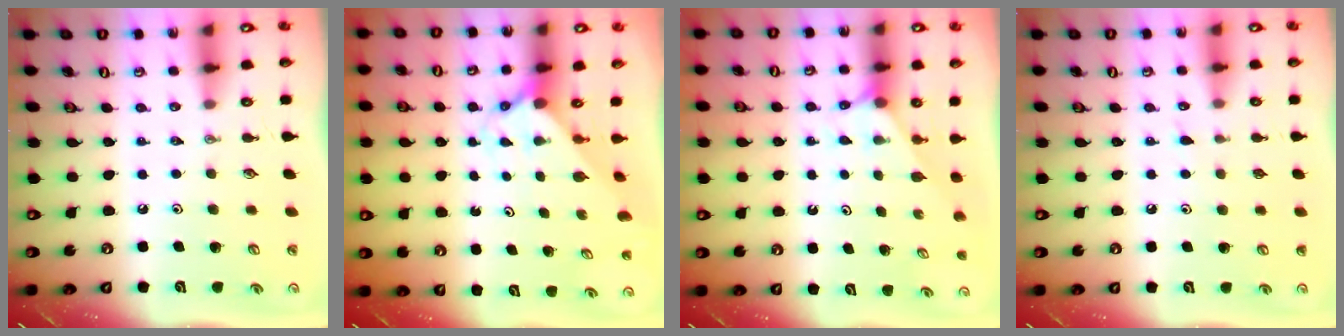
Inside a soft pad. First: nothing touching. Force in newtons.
{"total": 1.8, "press": 1.8, "slide": 0.1}
{"total": 2.8, "press": 2.8, "slide": 0.3}
{"total": 3.9, "press": 3.9, "slide": 0.4}